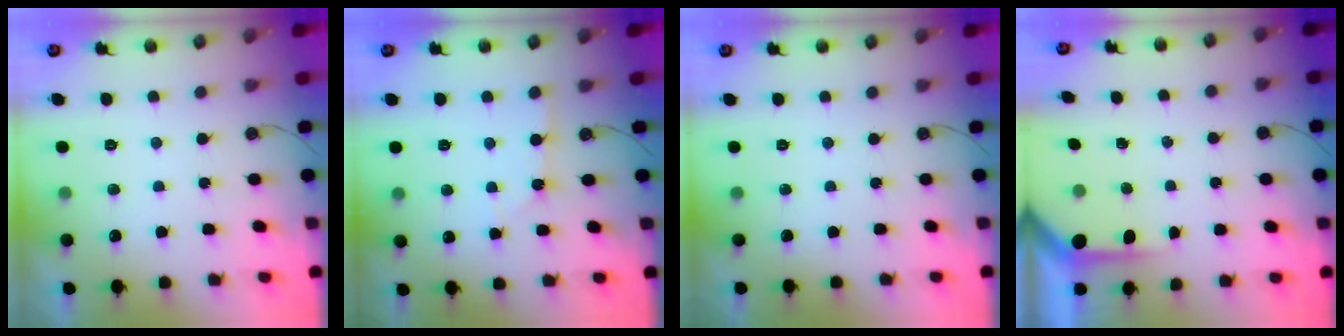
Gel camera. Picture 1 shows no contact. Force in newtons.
{"total": 2.2, "press": 2.2, "slide": 0.3}
{"total": 0.0}
{"total": 3.6, "press": 3.6, "slide": 0.4}